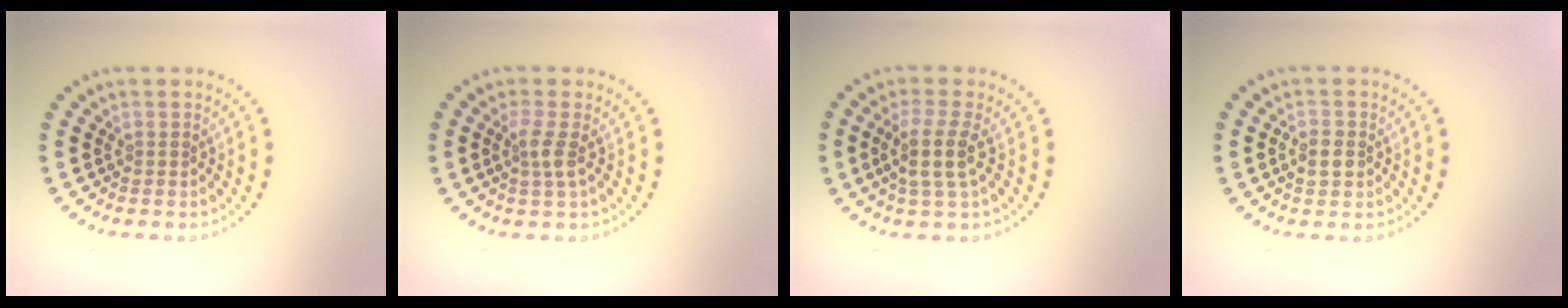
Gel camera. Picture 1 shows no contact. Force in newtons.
{"total": 1.8, "press": 1.4, "slide": 1.1}
{"total": 3.0, "press": 2.3, "slide": 1.8}
{"total": 1.6, "press": 1.6, "slide": 0.0}